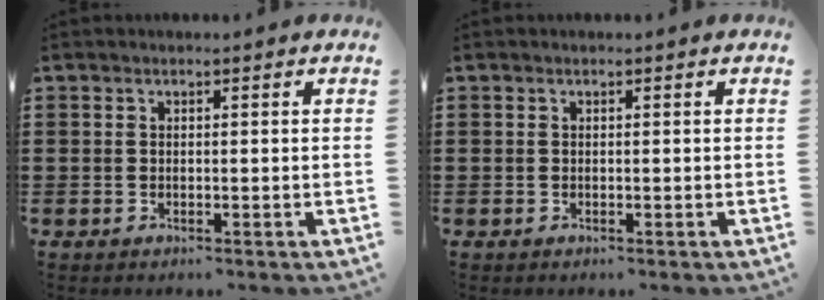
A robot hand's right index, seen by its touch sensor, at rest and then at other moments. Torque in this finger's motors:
{"motor_torque": [-0.17, 0.40, 0.08, 0.02]}